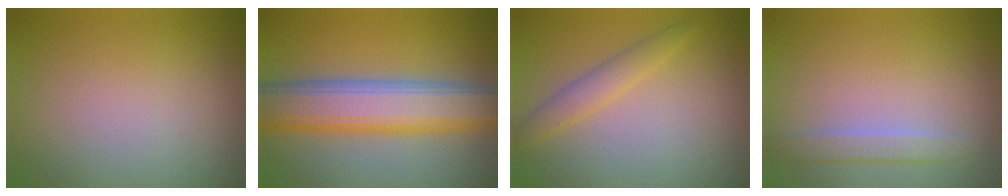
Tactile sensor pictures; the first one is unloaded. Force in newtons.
{"total": 8.4, "press": 8.4, "slide": 0.3}
{"total": 2.0, "press": 2.0, "slide": 0.1}
{"total": 1.7, "press": 1.7, "slide": 0.0}